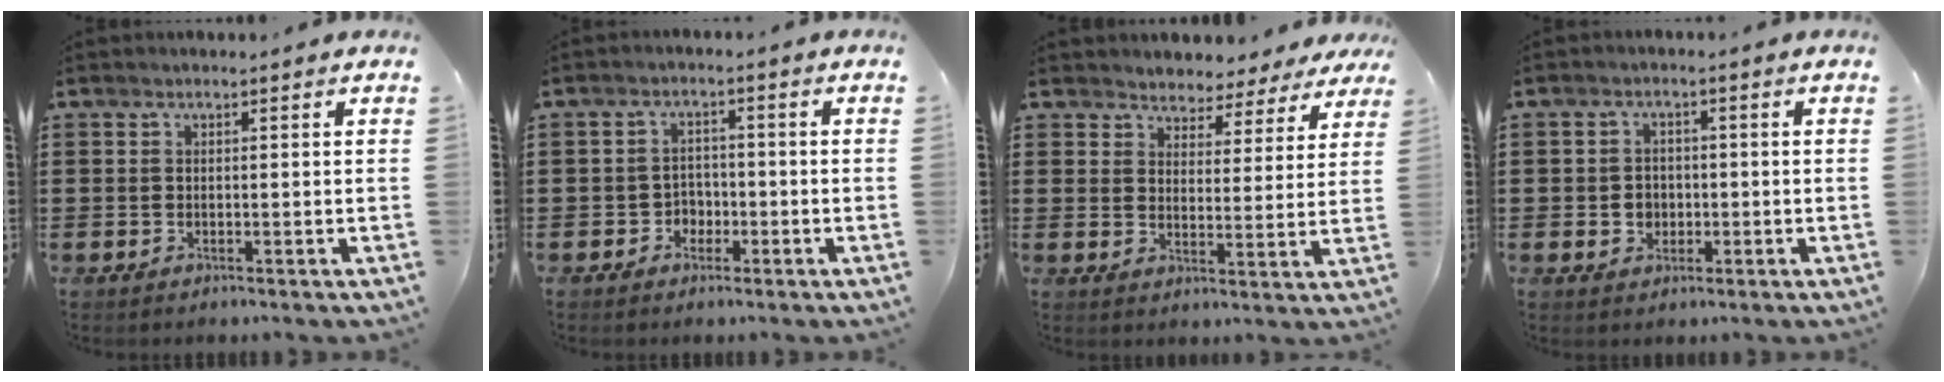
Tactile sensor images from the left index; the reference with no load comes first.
{"total": 2.5, "force": [-1.4, 1.9, 0.8], "torque": [-0.023, 0.005, -0.033]}
{"total": 3.6, "force": [3.3, 1.0, -0.6], "torque": [-0.014, -0.019, 0.056]}
{"total": 2.7, "force": [-0.5, 2.4, 1.0], "torque": [-0.028, 0.004, -0.013]}